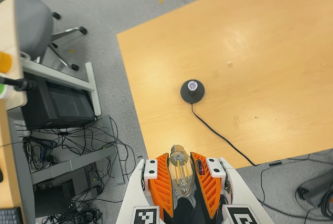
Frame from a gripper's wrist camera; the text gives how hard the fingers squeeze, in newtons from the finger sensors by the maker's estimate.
{"total": 20.1, "left": 21.5, "right": 18.7}